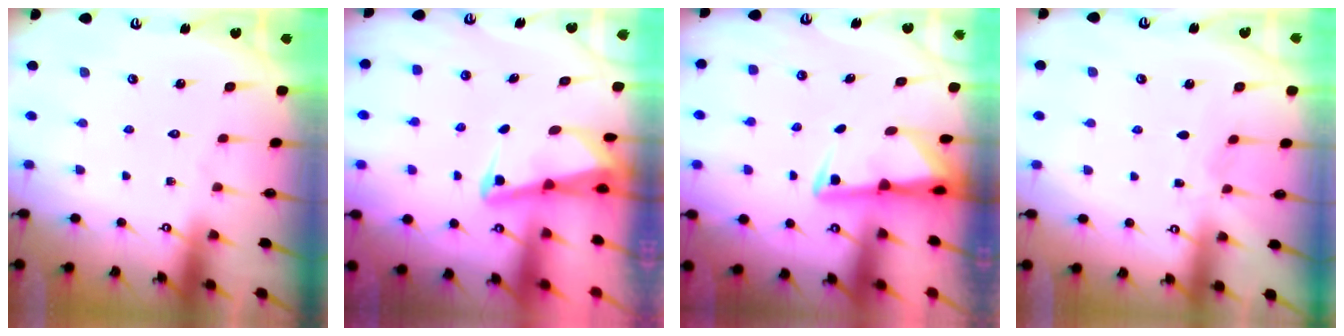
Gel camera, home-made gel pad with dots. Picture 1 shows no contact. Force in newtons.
{"total": 2.7, "press": 2.6, "slide": 0.6}
{"total": 2.8, "press": 2.8, "slide": 0.7}
{"total": 3.5, "press": 3.5, "slide": 0.4}